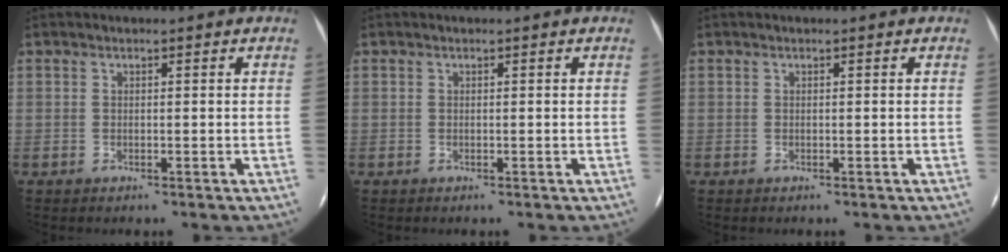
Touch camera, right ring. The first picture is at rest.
{"total": 0.0}
{"total": 0.0}